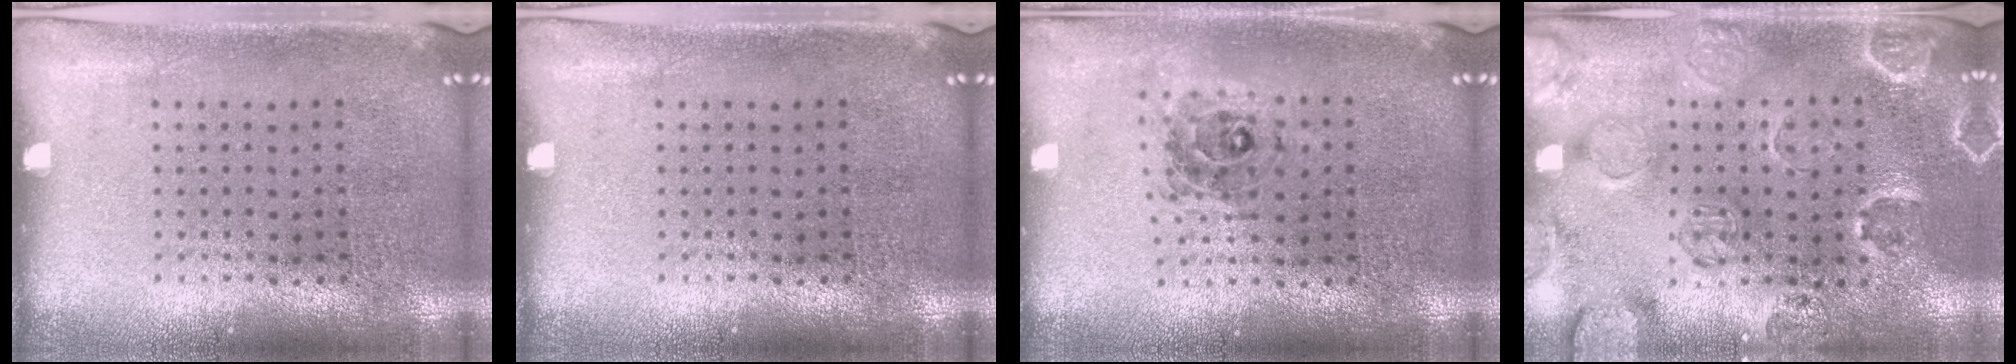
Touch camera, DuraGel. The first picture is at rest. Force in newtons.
{"total": 0.0}
{"total": 0.7, "press": 0.7, "slide": 0.1}
{"total": 2.5, "press": 2.1, "slide": 1.3}